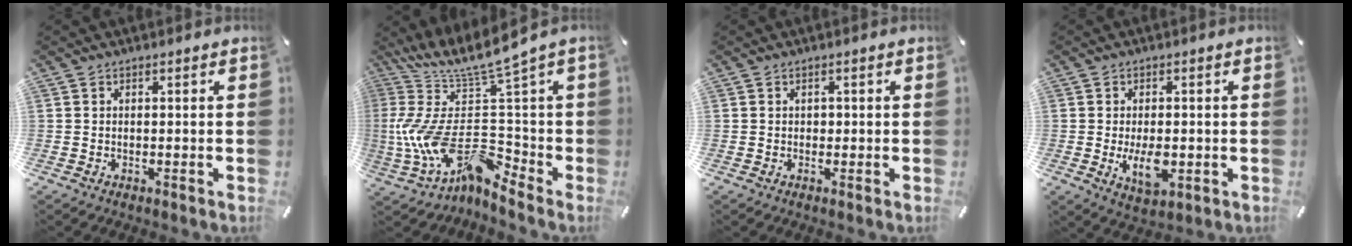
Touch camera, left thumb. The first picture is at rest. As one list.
[{"total": 23.0, "force": [-2.2, 10.7, 20.2], "torque": [-0.419, -0.018, -0.034]}, {"total": 0.8, "force": [-0.1, 0.7, 0.2], "torque": [-0.003, 0.006, -0.003]}, {"total": 7.5, "force": [-1.4, 4.2, 6.0], "torque": [-0.116, -0.010, -0.028]}]